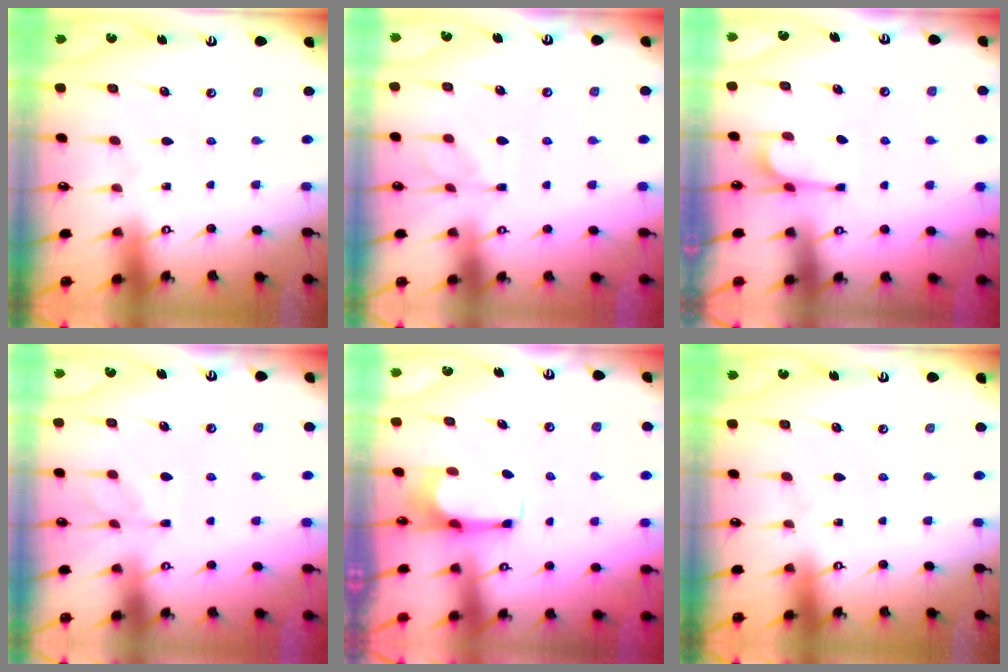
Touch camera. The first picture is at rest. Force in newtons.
{"total": 1.4, "press": 0.0, "slide": 1.4}
{"total": 2.8, "press": 2.7, "slide": 0.9}
{"total": 1.4, "press": 0.0, "slide": 1.4}
{"total": 3.0, "press": 2.9, "slide": 0.5}
{"total": 0.0}